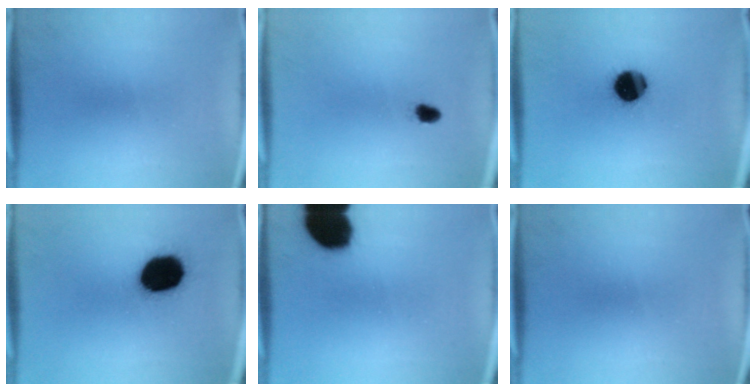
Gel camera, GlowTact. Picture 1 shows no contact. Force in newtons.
{"total": 1.8}
{"total": 13.0}
{"total": 16.9}
{"total": 15.1}
{"total": 0.0}